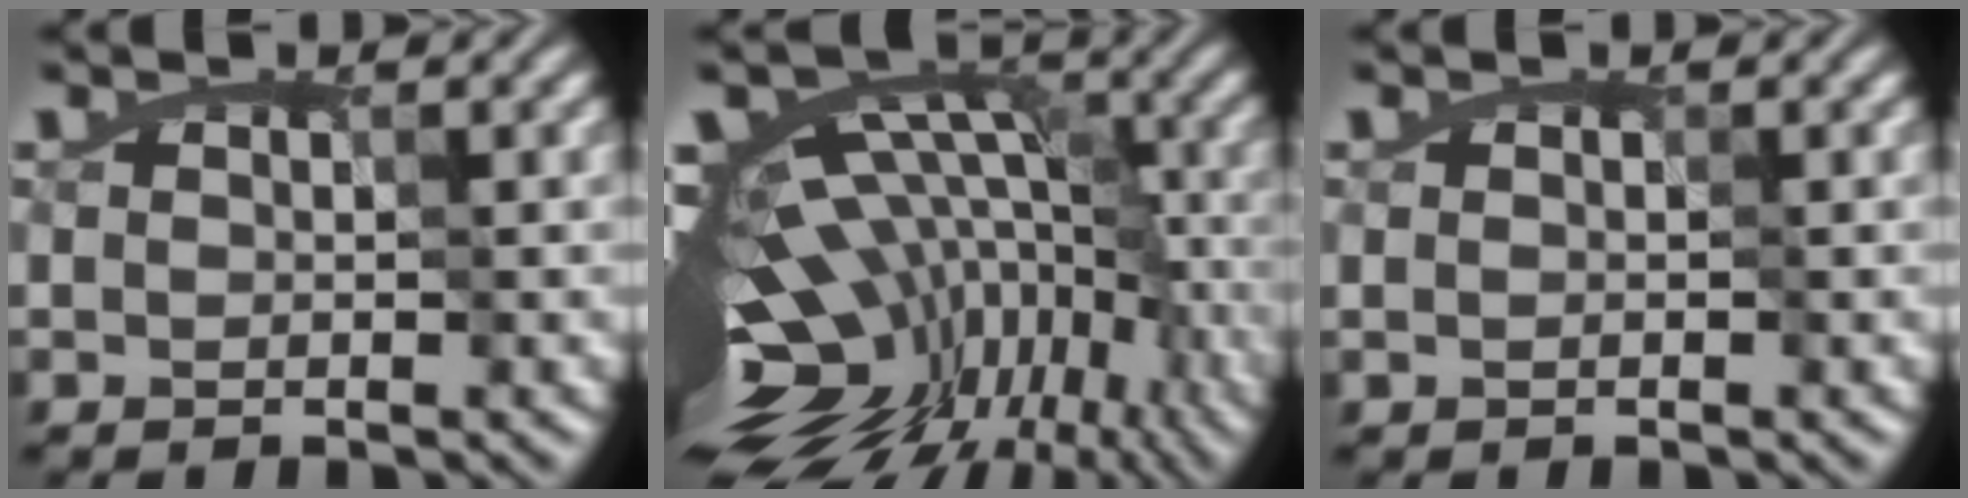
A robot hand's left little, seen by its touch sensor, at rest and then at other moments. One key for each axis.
{"total": 15.7, "fx": -6.5, "fy": 9.3, "fz": 10.8, "tx": -0.172, "ty": 0.013, "tz": -0.072}
{"total": 0.0}